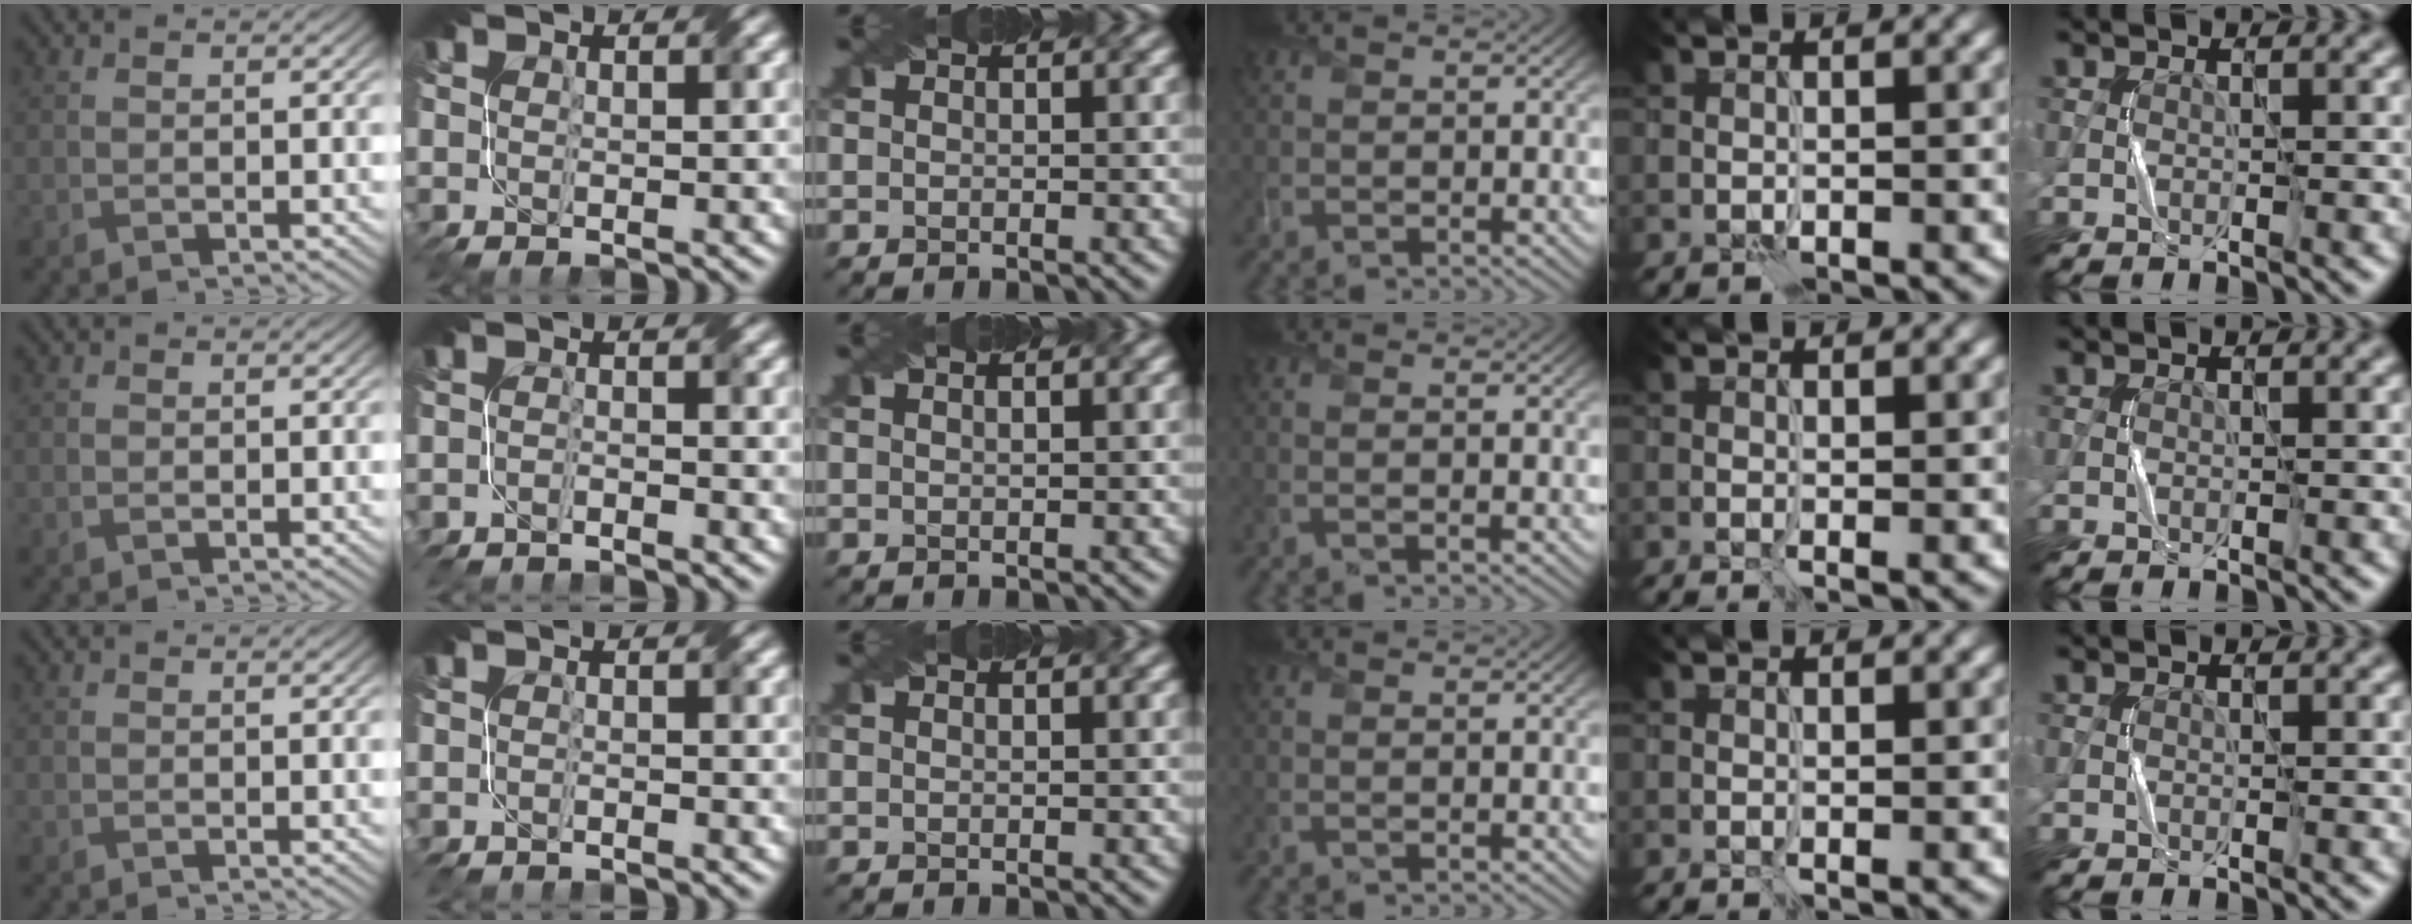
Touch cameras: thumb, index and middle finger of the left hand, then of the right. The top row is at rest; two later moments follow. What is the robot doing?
{"motion": "fold", "object": "netting"}